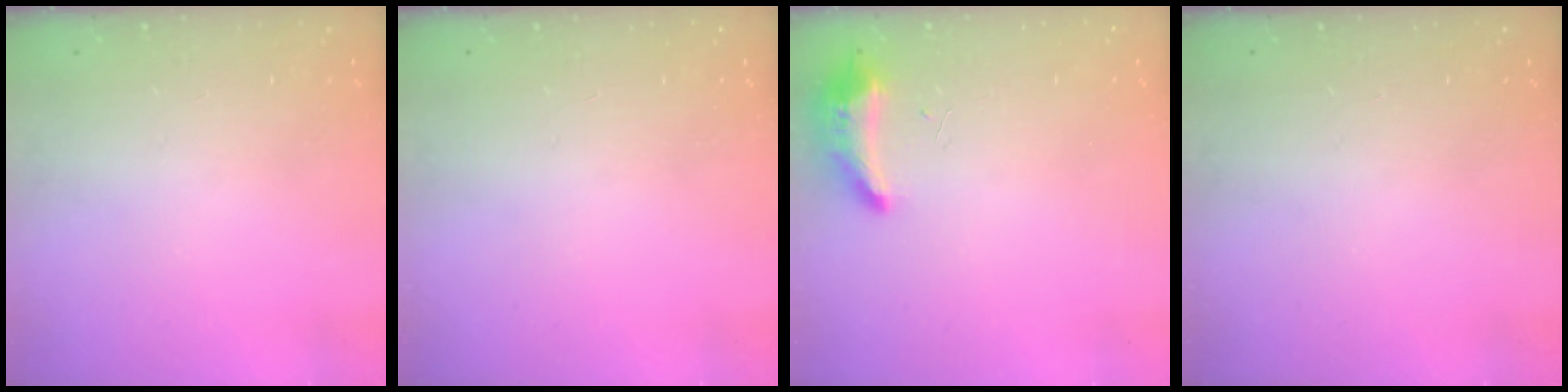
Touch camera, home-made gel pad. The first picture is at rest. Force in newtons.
{"total": 0.0}
{"total": 8.5, "press": 8.4, "slide": 1.6}
{"total": 0.0}